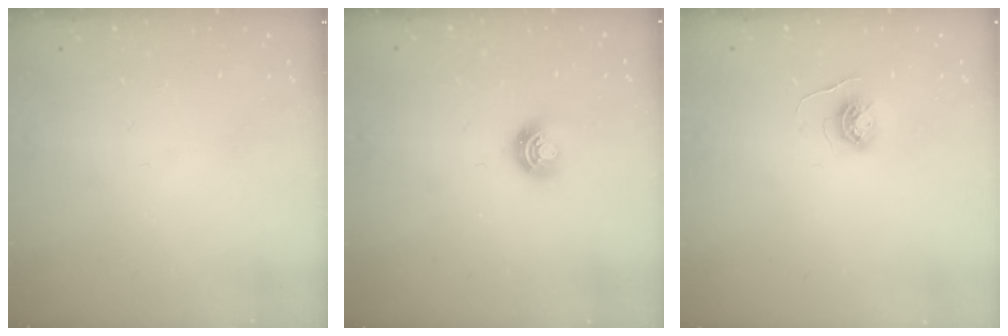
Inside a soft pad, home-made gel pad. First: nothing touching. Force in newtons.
{"total": 6.6, "press": 6.6, "slide": 0.5}
{"total": 4.8, "press": 4.7, "slide": 0.5}